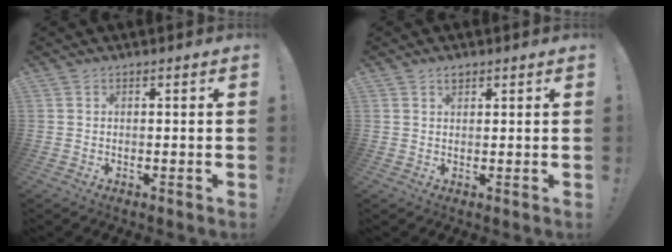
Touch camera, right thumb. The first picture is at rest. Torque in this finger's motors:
{"motor_torque": [-0.28, 0.35, 0.26, 0.06, -0.02]}